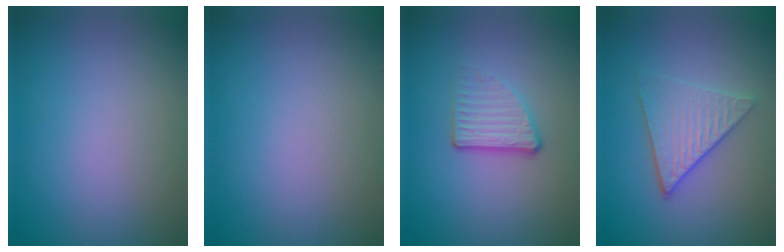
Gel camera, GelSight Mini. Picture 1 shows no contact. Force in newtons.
{"total": 0.0}
{"total": 3.4, "press": 2.2, "slide": 2.6}
{"total": 3.9, "press": 3.3, "slide": 2.0}